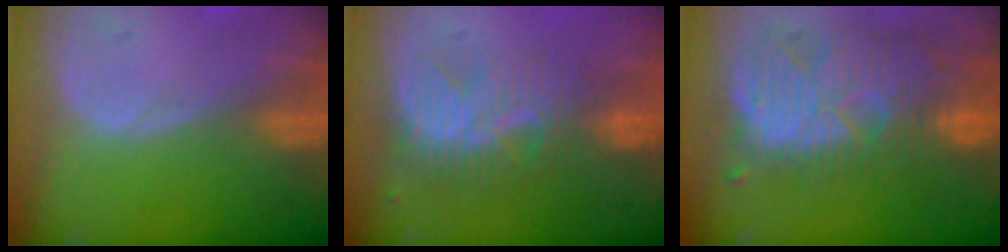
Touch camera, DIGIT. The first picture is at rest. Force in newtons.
{"total": 8.5, "press": 7.6, "slide": 3.8}
{"total": 11.5, "press": 10.9, "slide": 3.7}